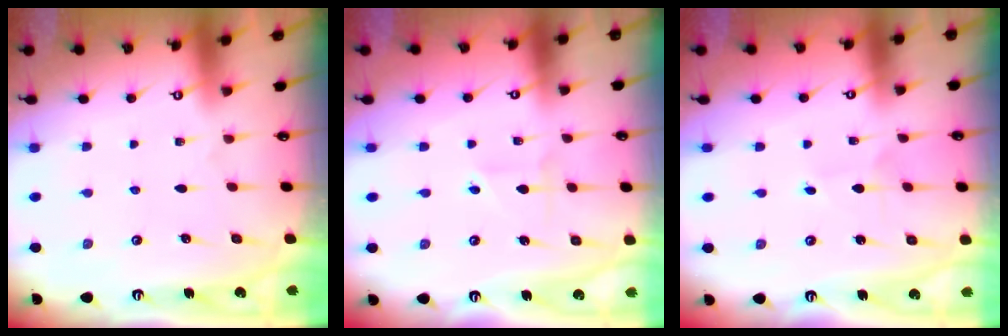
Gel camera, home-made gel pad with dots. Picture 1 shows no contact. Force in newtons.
{"total": 1.5, "press": 1.5, "slide": 0.2}
{"total": 1.3, "press": 1.3, "slide": 0.1}